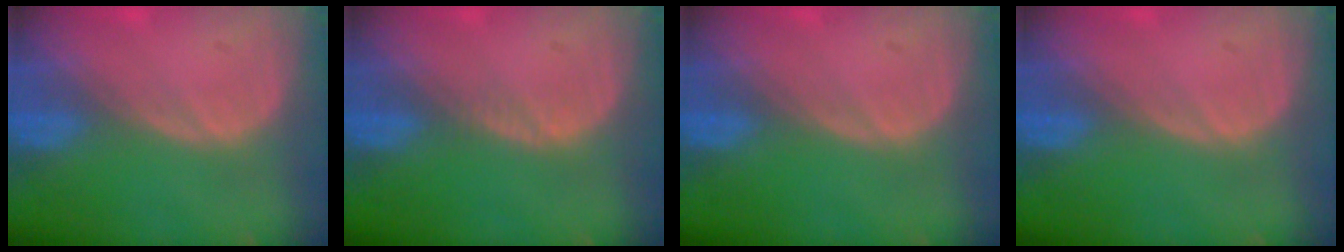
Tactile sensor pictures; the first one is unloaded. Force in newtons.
{"total": 0.5, "press": 0.5, "slide": 0.1}
{"total": 0.0}
{"total": 0.0}